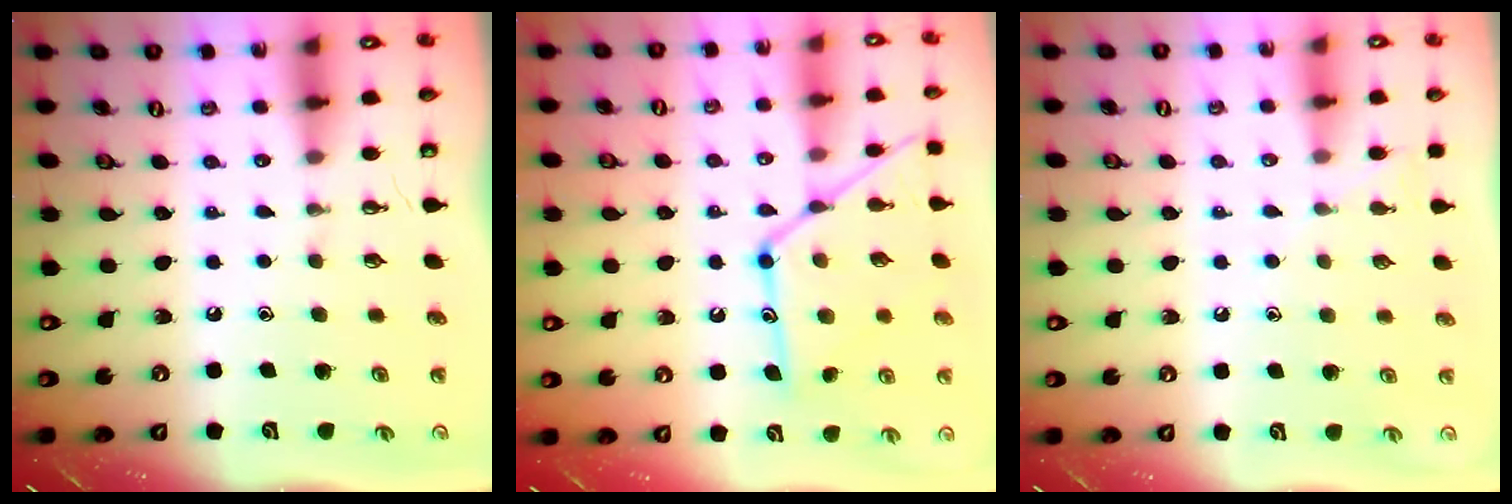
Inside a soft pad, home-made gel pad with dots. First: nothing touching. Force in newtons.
{"total": 16.5, "press": 16.4, "slide": 1.3}
{"total": 5.2, "press": 5.2, "slide": 0.5}